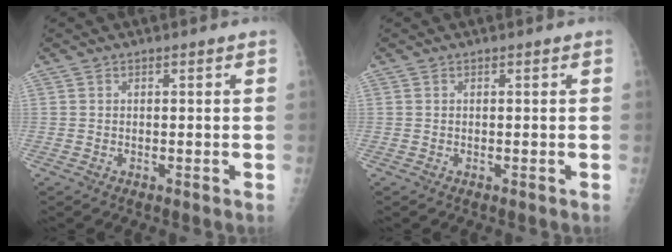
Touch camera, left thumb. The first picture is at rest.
{"total": 0.0}